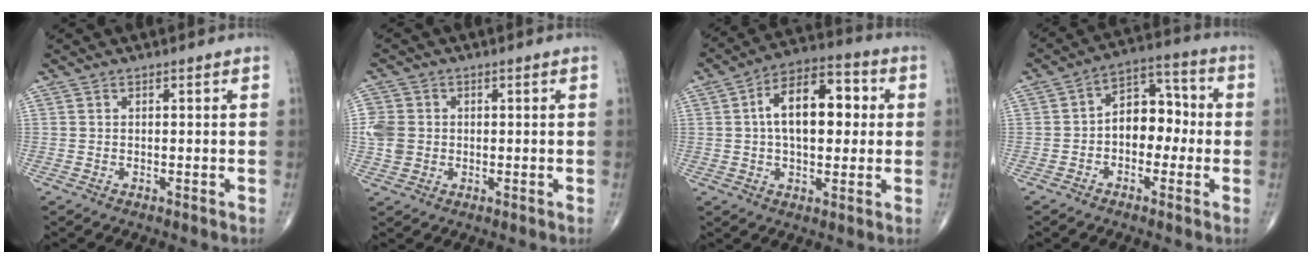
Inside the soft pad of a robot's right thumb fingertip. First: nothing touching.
{"total": 5.6, "force": [-0.2, 4.9, 2.8], "torque": [-0.051, 0.006, -0.005]}
{"total": 14.5, "force": [1.9, 8.0, 12.0], "torque": [-0.167, 0.025, 0.022]}
{"total": 9.3, "force": [-1.0, 6.4, 6.6], "torque": [-0.063, 0.040, -0.032]}